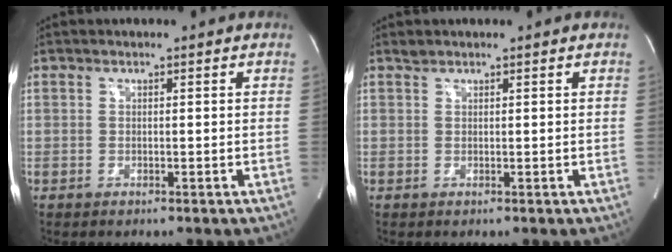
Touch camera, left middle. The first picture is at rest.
{"total": 0.9, "force": [0.8, 0.4, 0.3], "torque": [-0.009, 0.007, 0.017]}